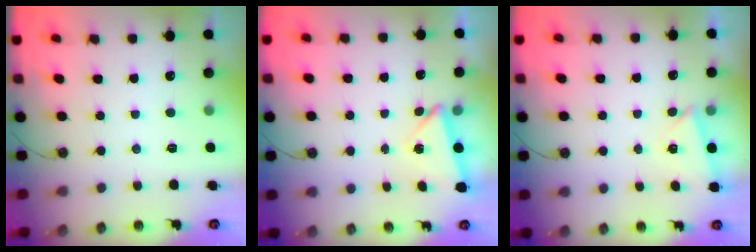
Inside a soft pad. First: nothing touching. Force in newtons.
{"total": 3.0, "press": 2.5, "slide": 1.8}
{"total": 3.5, "press": 2.8, "slide": 2.2}